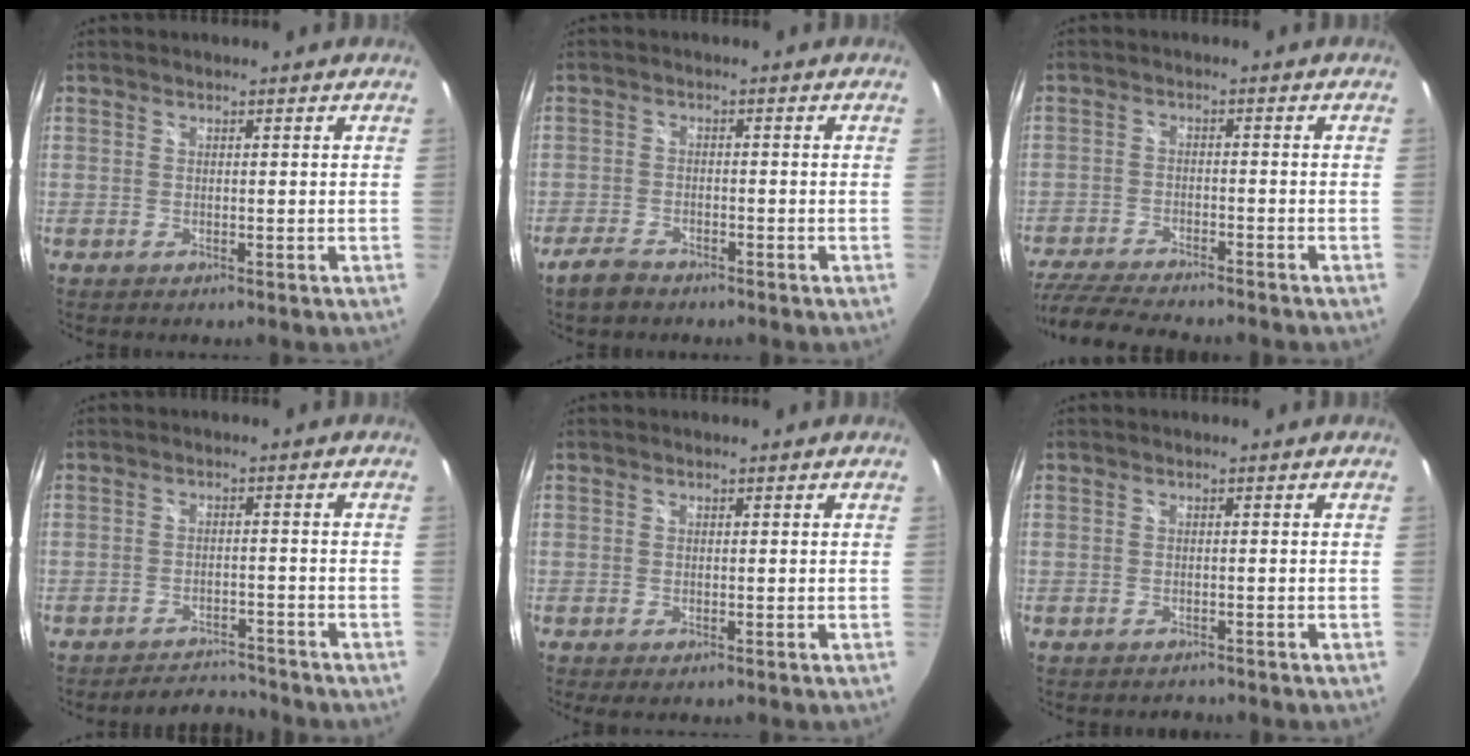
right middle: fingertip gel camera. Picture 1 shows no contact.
{"total": 4.0, "force": [-3.2, 1.6, 1.7], "torque": [-0.052, 0.000, -0.061]}
{"total": 13.7, "force": [-12.0, 2.4, 6.1], "torque": [-0.144, -0.027, -0.200]}
{"total": 5.6, "force": [-5.5, 0.8, 0.3], "torque": [-0.019, 0.006, -0.083]}
{"total": 0.0}
{"total": 1.3, "force": [-1.2, 0.5, 0.0], "torque": [-0.004, -0.003, -0.016]}